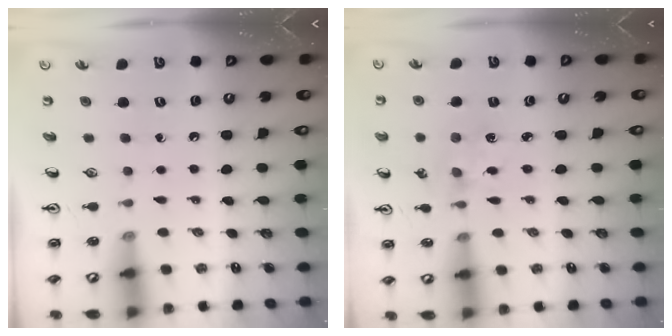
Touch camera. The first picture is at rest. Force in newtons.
{"total": 1.9, "press": 1.8, "slide": 0.4}